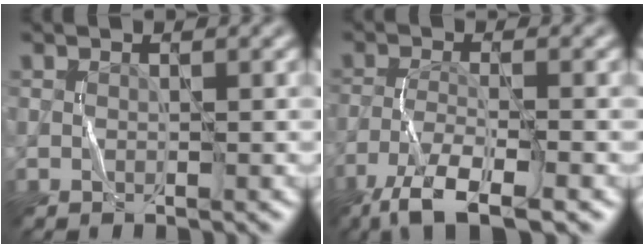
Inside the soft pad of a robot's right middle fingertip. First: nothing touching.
{"total": 6.4, "force": [-4.5, 1.4, 4.4], "torque": [-0.082, -0.006, -0.087]}